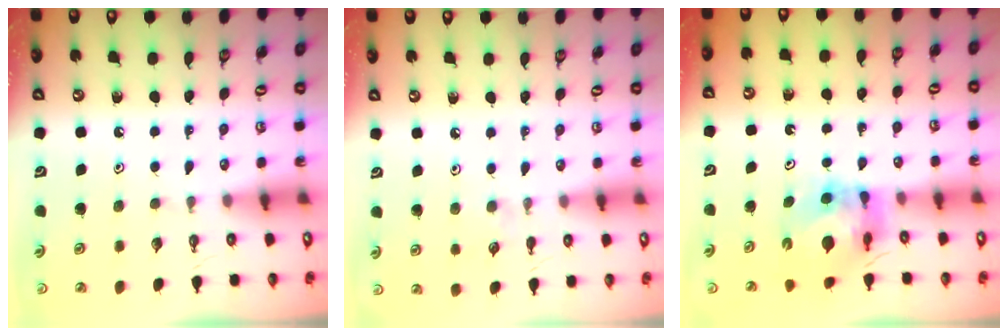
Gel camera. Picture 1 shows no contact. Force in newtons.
{"total": 1.9, "press": 1.8, "slide": 0.3}
{"total": 9.2, "press": 9.2, "slide": 1.0}